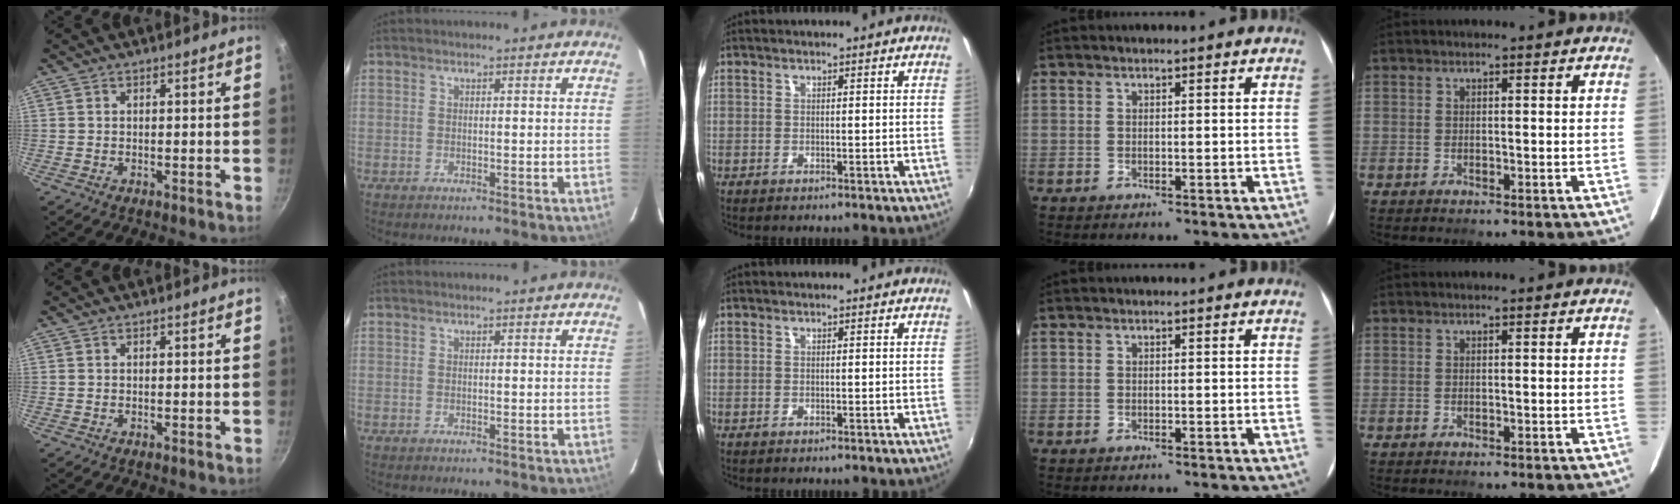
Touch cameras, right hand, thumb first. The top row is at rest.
{}